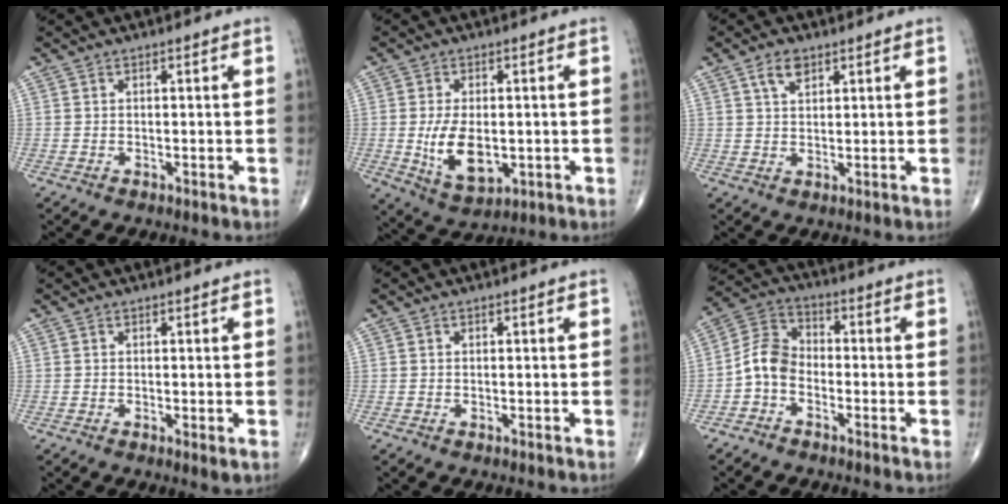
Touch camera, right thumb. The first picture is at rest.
{"total": 9.5, "force": [-1.0, 5.4, 7.7], "torque": [-0.131, -0.012, -0.004]}
{"total": 4.5, "force": [2.6, 2.5, 2.8], "torque": [-0.043, -0.009, 0.050]}
{"total": 1.3, "force": [-0.1, 0.3, 1.3], "torque": [-0.021, -0.006, -0.003]}
{"total": 0.0}
{"total": 6.7, "force": [-2.3, 4.7, 4.2], "torque": [-0.070, 0.031, -0.062]}